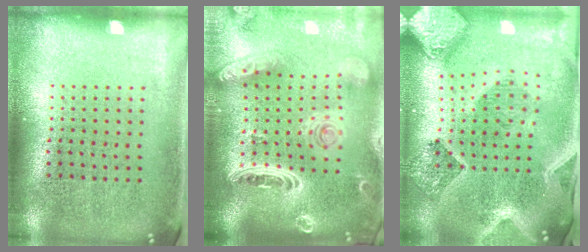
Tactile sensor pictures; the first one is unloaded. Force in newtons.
{"total": 3.7, "press": 2.9, "slide": 2.2}
{"total": 2.8, "press": 2.5, "slide": 1.3}